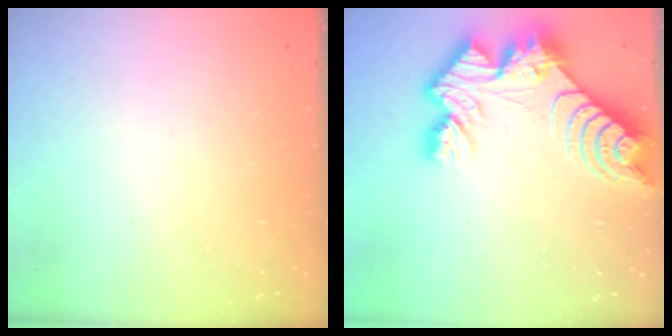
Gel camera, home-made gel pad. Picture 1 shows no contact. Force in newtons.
{"total": 14.5, "press": 14.4, "slide": 1.2}